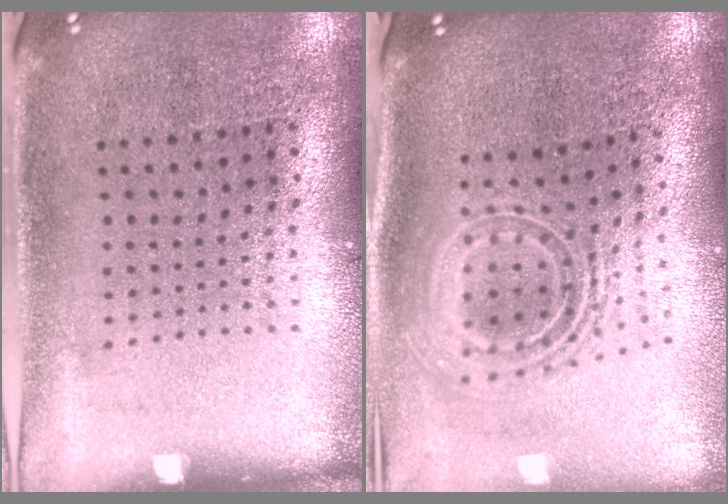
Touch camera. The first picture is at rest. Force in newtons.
{"total": 2.3, "press": 1.7, "slide": 1.6}